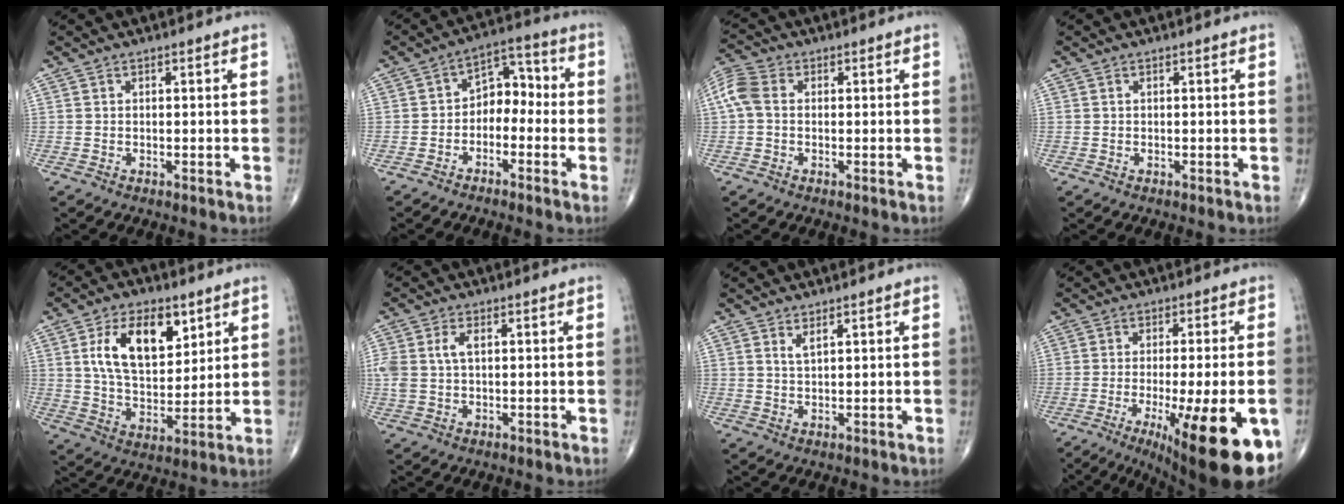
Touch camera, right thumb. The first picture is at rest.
{"total": 7.0, "force": [-1.8, 5.0, 4.6], "torque": [-0.037, 0.047, -0.045]}
{"total": 5.9, "force": [0.3, 4.1, 4.2], "torque": [-0.106, 0.019, -0.001]}
{"total": 0.0}
{"total": 14.9, "force": [5.8, 8.2, 11.0], "torque": [-0.160, -0.024, 0.111]}
{"total": 4.7, "force": [1.1, 2.7, 3.8], "torque": [-0.095, 0.012, 0.021]}
{"total": 1.7, "force": [1.1, 0.4, 1.3], "torque": [-0.025, -0.008, 0.024]}
{"total": 21.9, "force": [-8.8, 5.5, 19.4], "torque": [-0.220, -0.012, -0.112]}